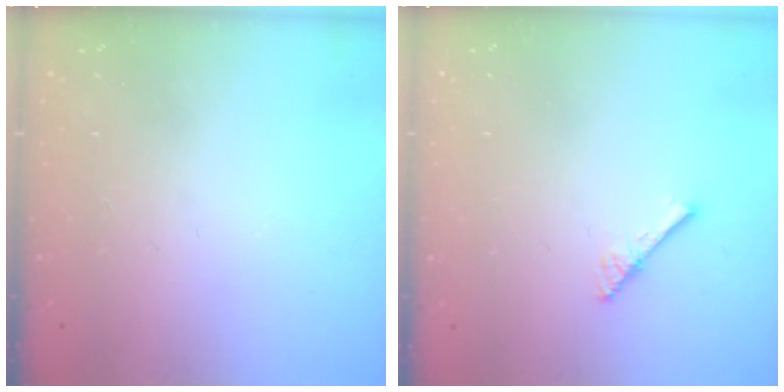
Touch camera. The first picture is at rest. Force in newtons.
{"total": 3.0, "press": 3.0, "slide": 0.3}